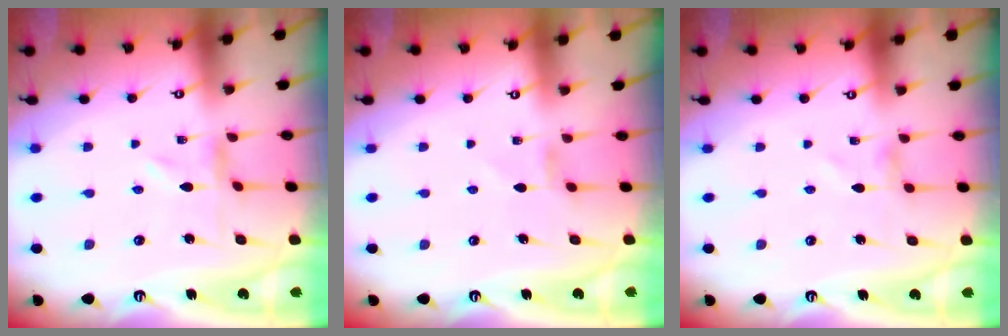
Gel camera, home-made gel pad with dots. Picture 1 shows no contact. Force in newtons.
{"total": 2.6, "press": 2.6, "slide": 0.3}
{"total": 1.1, "press": 1.0, "slide": 0.3}